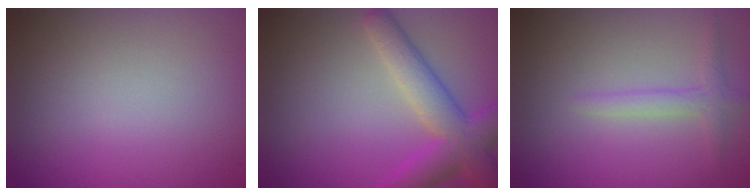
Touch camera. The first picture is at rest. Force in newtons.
{"total": 5.7, "press": 5.7, "slide": 0.4}
{"total": 1.8, "press": 1.8, "slide": 0.1}